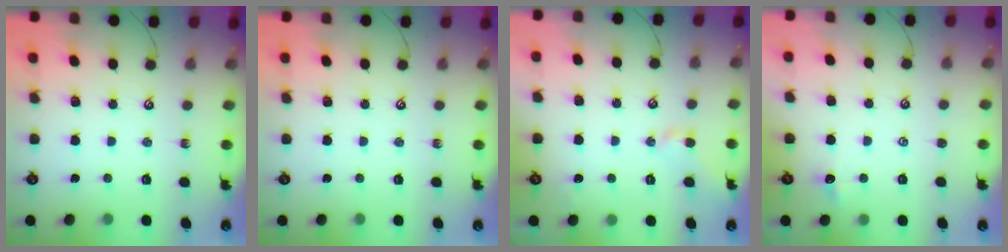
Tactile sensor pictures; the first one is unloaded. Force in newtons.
{"total": 0.0}
{"total": 0.7, "press": 0.6, "slide": 0.3}
{"total": 0.9, "press": 0.8, "slide": 0.4}